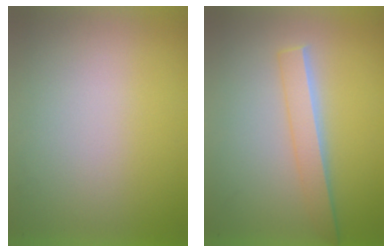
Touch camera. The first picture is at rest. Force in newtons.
{"total": 2.2}